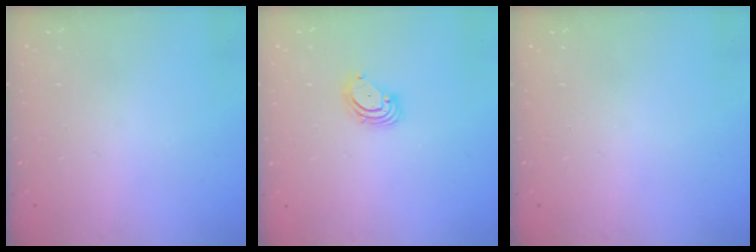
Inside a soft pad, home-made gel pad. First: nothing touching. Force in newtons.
{"total": 3.4, "press": 3.4, "slide": 0.2}
{"total": 0.0}